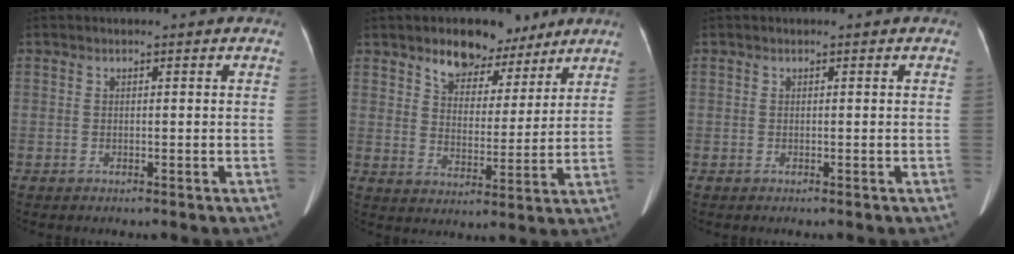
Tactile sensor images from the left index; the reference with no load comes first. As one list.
[{"total": 8.9, "force": [6.6, 4.8, 3.6], "torque": [-0.050, 0.012, 0.109]}, {"total": 0.0}]